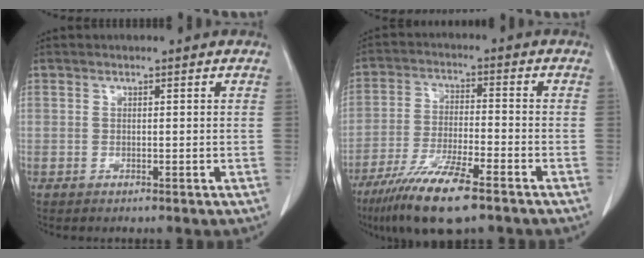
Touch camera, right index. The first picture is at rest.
{"total": 11.9, "force": [-8.1, 1.5, 8.7], "torque": [-0.167, -0.028, -0.144]}